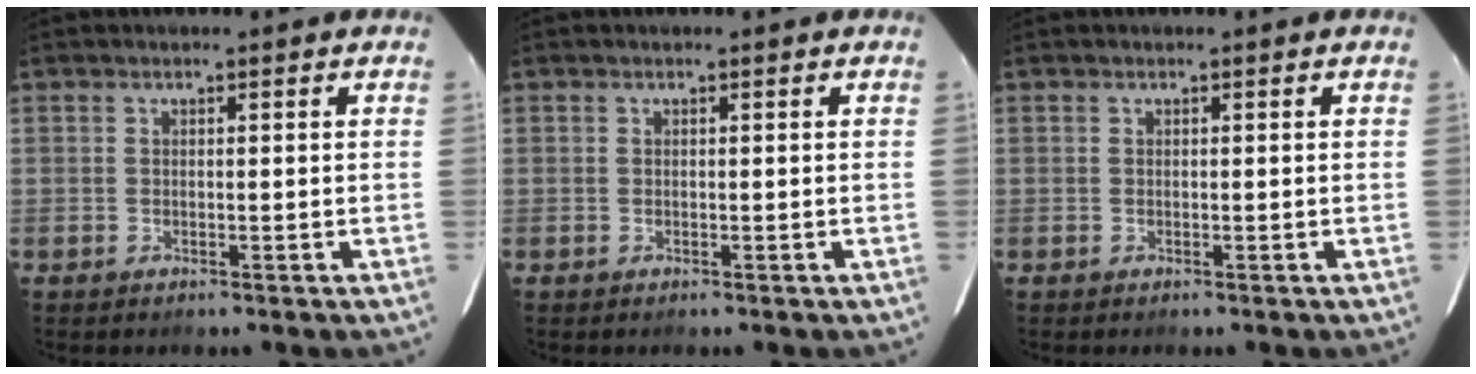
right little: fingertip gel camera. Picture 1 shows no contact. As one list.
[{"total": 0.0}, {"total": 0.0}]